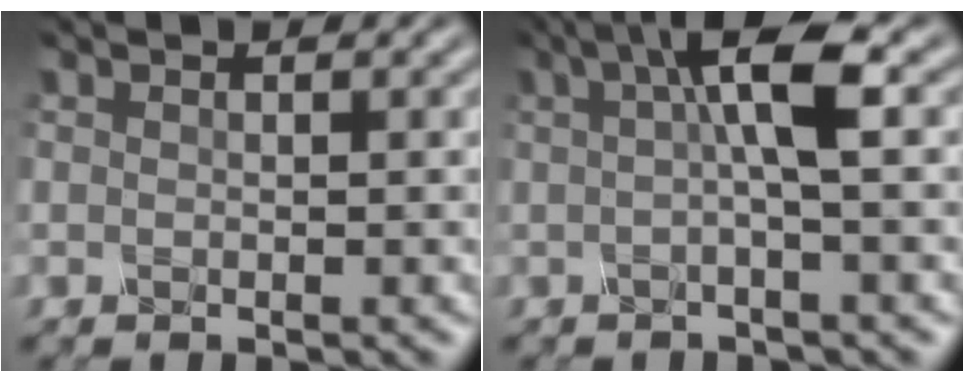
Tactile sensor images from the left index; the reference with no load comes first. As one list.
[{"total": 4.9, "force": [0.8, 0.7, 4.8], "torque": [-0.080, 0.007, 0.009]}]